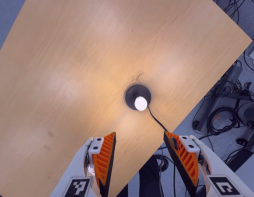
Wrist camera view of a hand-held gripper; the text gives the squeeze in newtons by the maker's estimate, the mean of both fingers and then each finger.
{"total": 0.0}